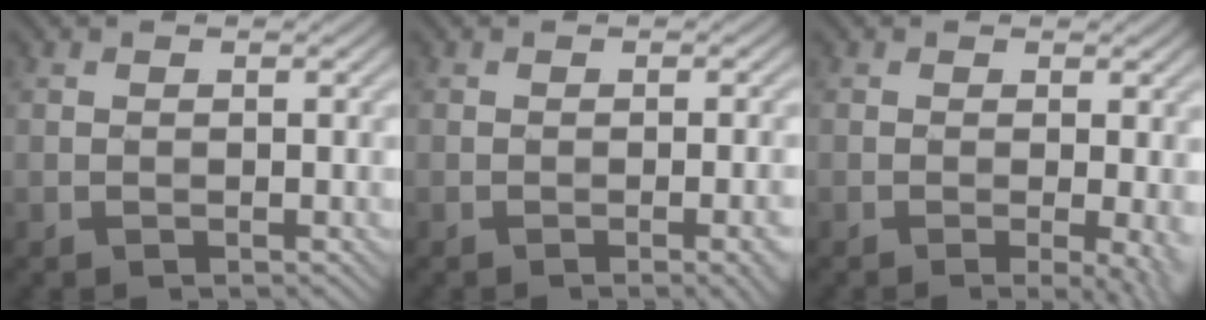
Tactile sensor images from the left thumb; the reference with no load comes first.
{"total": 3.3, "force": [-1.2, 0.6, 3.0], "torque": [-0.036, 0.008, -0.020]}
{"total": 3.7, "force": [-0.7, 0.8, 3.5], "torque": [-0.052, -0.006, -0.010]}